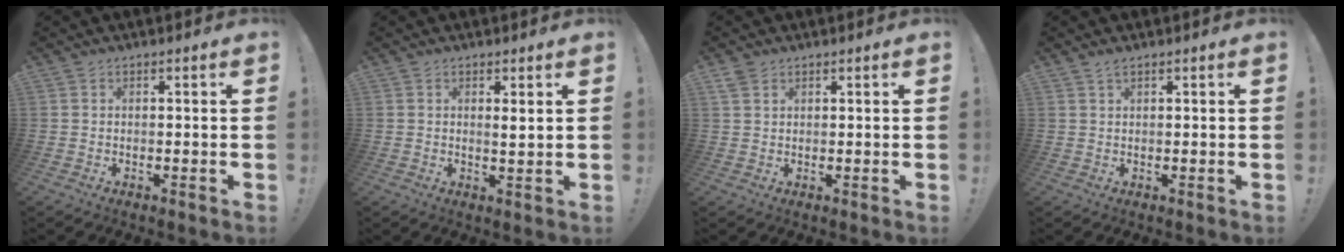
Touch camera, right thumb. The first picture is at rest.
{"total": 2.0, "force": [1.1, 0.1, 1.7], "torque": [-0.016, -0.013, 0.013]}
{"total": 2.0, "force": [1.5, 1.1, 0.7], "torque": [-0.015, -0.004, 0.030]}
{"total": 1.2, "force": [0.8, 0.2, 0.8], "torque": [-0.024, 0.003, 0.017]}